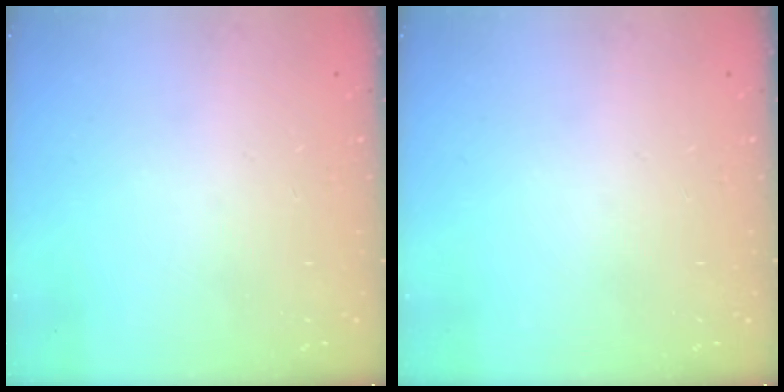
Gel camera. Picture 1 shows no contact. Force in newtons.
{"total": 0.0}